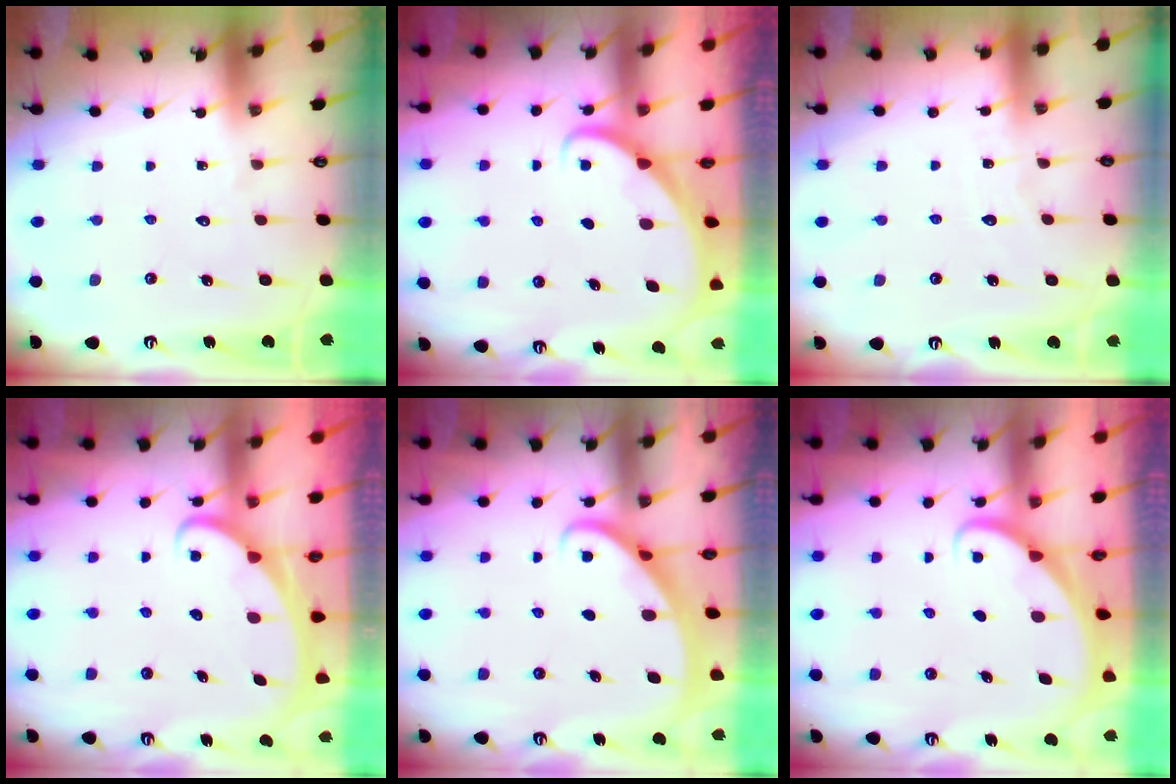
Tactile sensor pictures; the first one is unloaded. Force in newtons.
{"total": 1.8, "press": 1.8, "slide": 0.2}
{"total": 2.9, "press": 2.9, "slide": 0.3}
{"total": 2.4, "press": 2.3, "slide": 0.3}
{"total": 2.3, "press": 2.3, "slide": 0.2}
{"total": 1.8, "press": 1.8, "slide": 0.0}